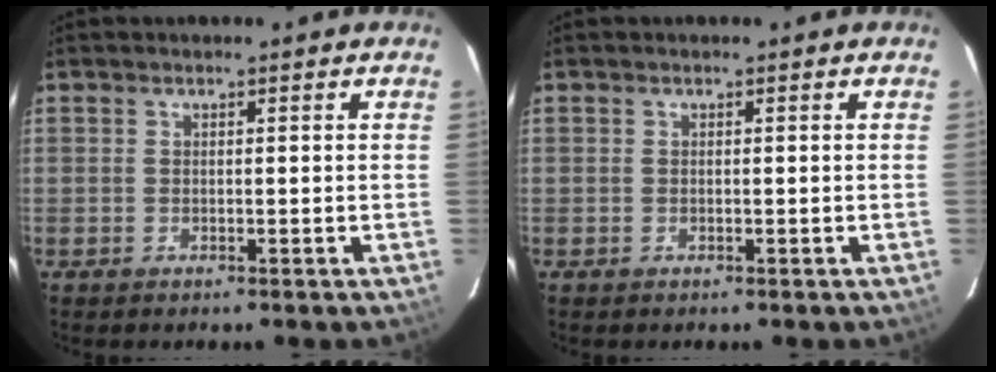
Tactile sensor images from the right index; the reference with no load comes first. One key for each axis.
{"total": 0.0}